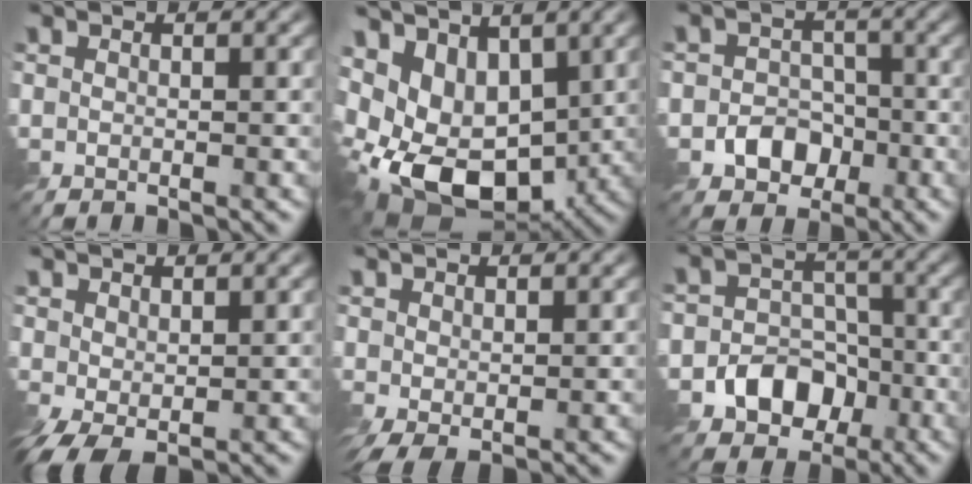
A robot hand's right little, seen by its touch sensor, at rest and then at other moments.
{"total": 11.7, "force": [-1.3, 7.6, 8.8], "torque": [-0.175, -0.032, -0.010]}
{"total": 3.6, "force": [-1.6, 2.8, 1.4], "torque": [-0.011, 0.002, -0.030]}
{"total": 2.9, "force": [0.3, 1.6, 2.4], "torque": [-0.064, -0.003, 0.008]}
{"total": 1.8, "force": [0.4, 0.9, 1.5], "torque": [-0.043, -0.002, 0.012]}
{"total": 5.4, "force": [-2.6, 4.2, 2.1], "torque": [-0.005, 0.007, -0.062]}